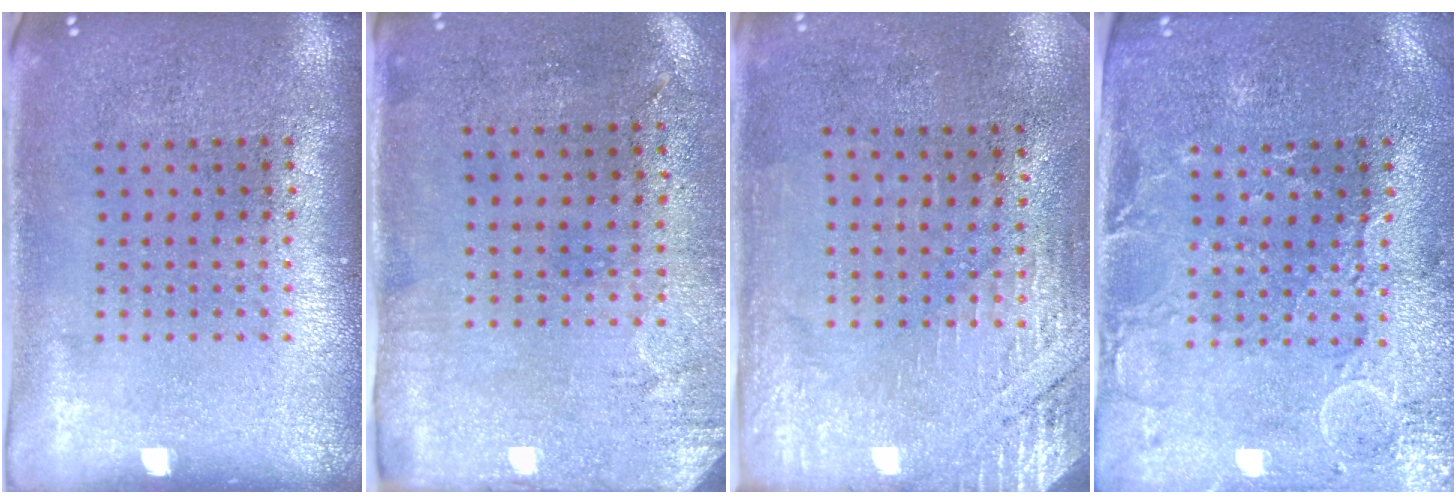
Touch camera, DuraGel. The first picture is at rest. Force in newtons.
{"total": 2.9, "press": 2.4, "slide": 1.7}
{"total": 2.7, "press": 2.4, "slide": 1.2}
{"total": 0.7, "press": 0.5, "slide": 0.4}